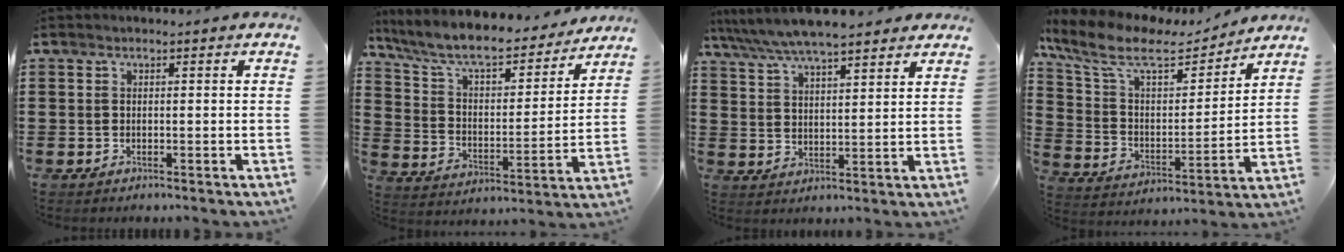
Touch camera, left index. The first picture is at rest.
{"total": 8.6, "force": [7.8, 1.2, 3.5], "torque": [-0.102, -0.054, 0.131]}
{"total": 7.0, "force": [6.3, 0.9, 2.8], "torque": [-0.077, -0.021, 0.113]}
{"total": 11.4, "force": [8.8, 3.4, 6.3], "torque": [-0.157, -0.040, 0.151]}